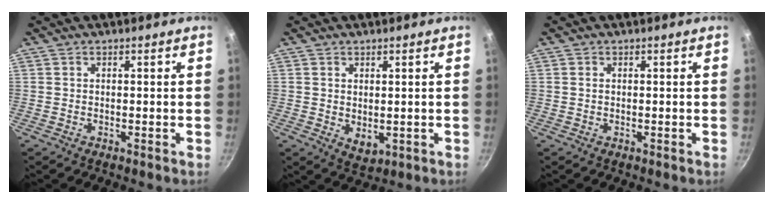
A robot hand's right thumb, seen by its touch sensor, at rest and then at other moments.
{"total": 3.5, "force": [0.5, 2.3, 2.6], "torque": [-0.038, -0.014, 0.014]}
{"total": 0.6, "force": [0.1, 0.4, 0.4], "torque": [-0.008, 0.001, 0.003]}